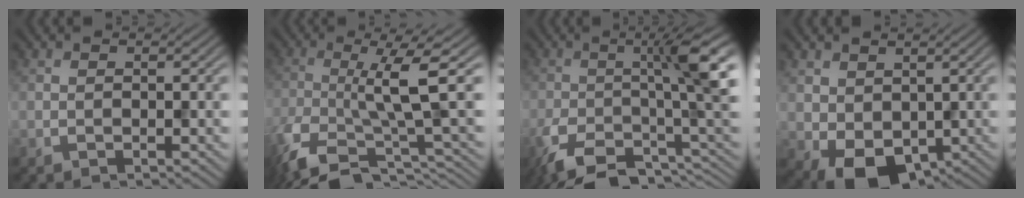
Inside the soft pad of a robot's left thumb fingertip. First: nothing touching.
{"total": 10.6, "force": [-4.3, 2.2, 9.4], "torque": [-0.149, 0.002, -0.085]}
{"total": 11.9, "force": [-5.2, 2.9, 10.3], "torque": [-0.143, -0.004, -0.100]}
{"total": 6.8, "force": [-0.6, 5.0, 4.6], "torque": [-0.106, -0.019, -0.009]}